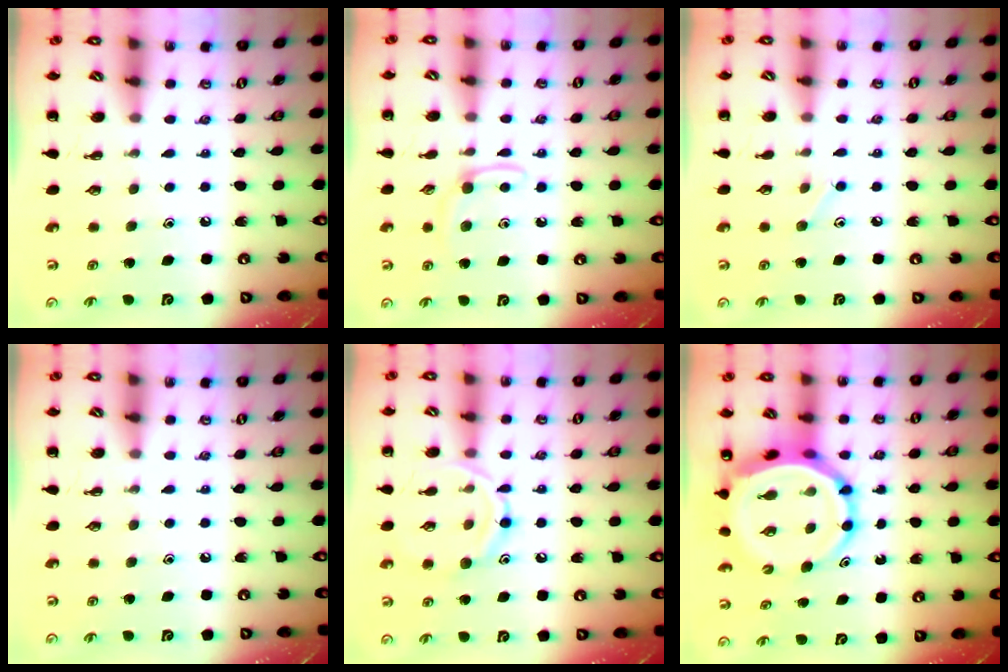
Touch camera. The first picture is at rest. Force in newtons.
{"total": 4.6, "press": 4.4, "slide": 1.4}
{"total": 5.5, "press": 5.2, "slide": 1.7}
{"total": 0.0}
{"total": 11.5, "press": 11.4, "slide": 0.9}
{"total": 9.4, "press": 9.0, "slide": 2.7}